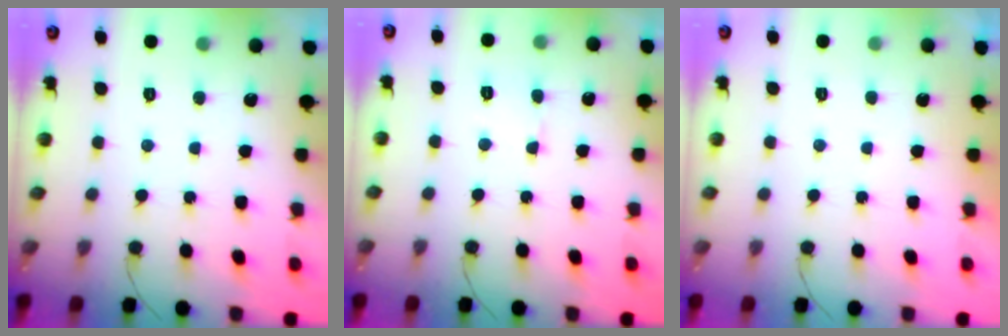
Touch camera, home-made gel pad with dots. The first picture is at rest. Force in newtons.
{"total": 3.9, "press": 3.9, "slide": 0.4}
{"total": 2.3, "press": 2.3, "slide": 0.3}